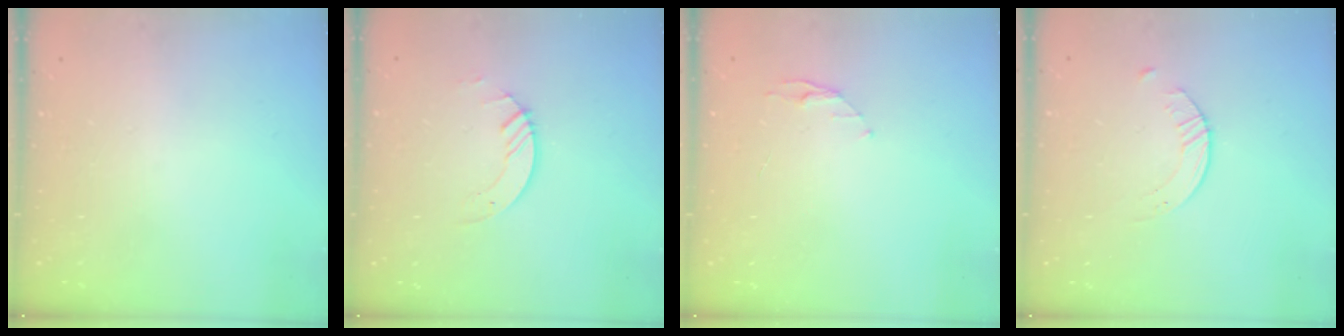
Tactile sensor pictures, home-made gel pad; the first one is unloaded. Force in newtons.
{"total": 2.6, "press": 2.6, "slide": 0.3}
{"total": 4.4, "press": 4.4, "slide": 0.5}
{"total": 1.6, "press": 1.6, "slide": 0.3}